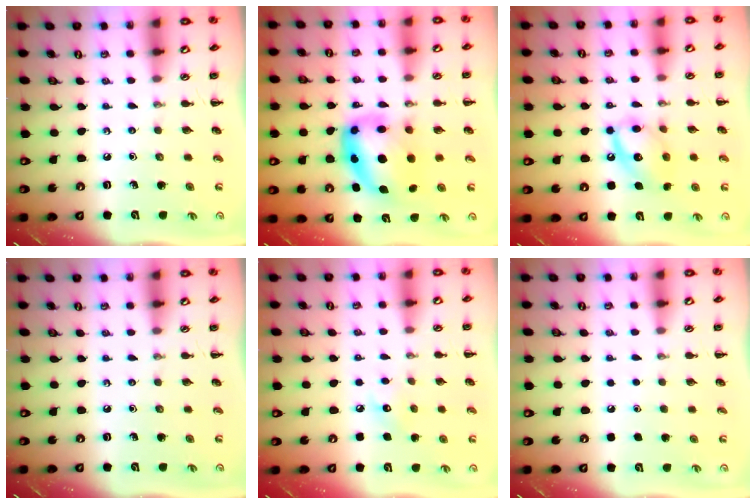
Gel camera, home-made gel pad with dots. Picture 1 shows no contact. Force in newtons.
{"total": 11.3, "press": 11.0, "slide": 2.8}
{"total": 13.1, "press": 13.0, "slide": 1.5}
{"total": 0.0}
{"total": 5.9, "press": 5.7, "slide": 1.2}
{"total": 1.7, "press": 1.7, "slide": 0.1}